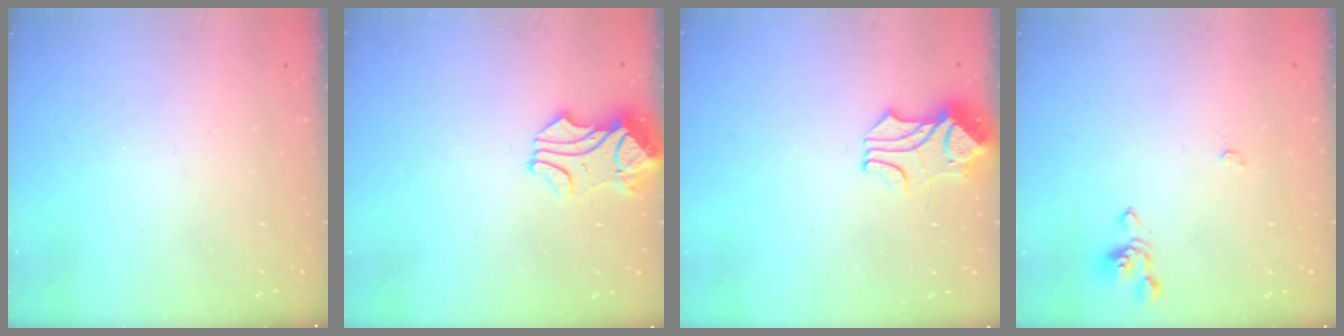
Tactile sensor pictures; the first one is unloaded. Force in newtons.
{"total": 1.2, "press": 0.1, "slide": 1.2}
{"total": 1.7, "press": 1.3, "slide": 1.1}
{"total": 0.6, "press": 0.6, "slide": 0.2}